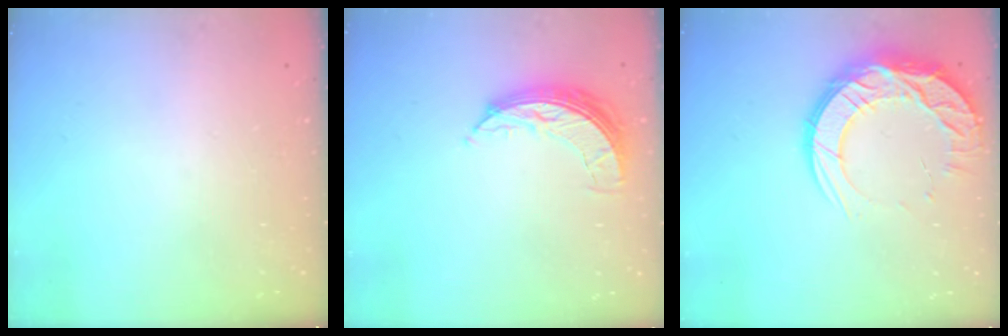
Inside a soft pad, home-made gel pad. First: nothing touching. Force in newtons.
{"total": 7.2, "press": 7.2, "slide": 0.3}
{"total": 16.5, "press": 16.5, "slide": 1.4}